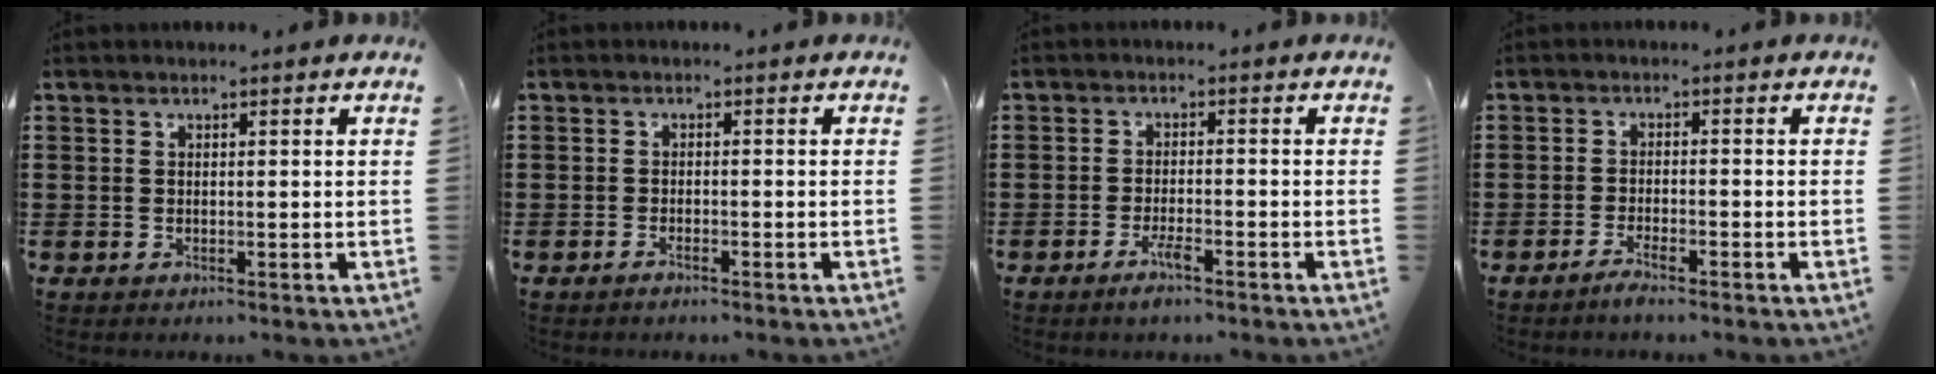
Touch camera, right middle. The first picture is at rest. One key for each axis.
{"total": 0.9, "fx": -0.7, "fy": 0.0, "fz": 0.5, "tx": -0.013, "ty": -0.005, "tz": -0.013}
{"total": 3.0, "fx": -1.9, "fy": 0.4, "fz": 2.3, "tx": -0.045, "ty": -0.002, "tz": -0.035}
{"total": 2.1, "fx": -1.8, "fy": 0.1, "fz": 1.2, "tx": -0.029, "ty": -0.002, "tz": -0.035}